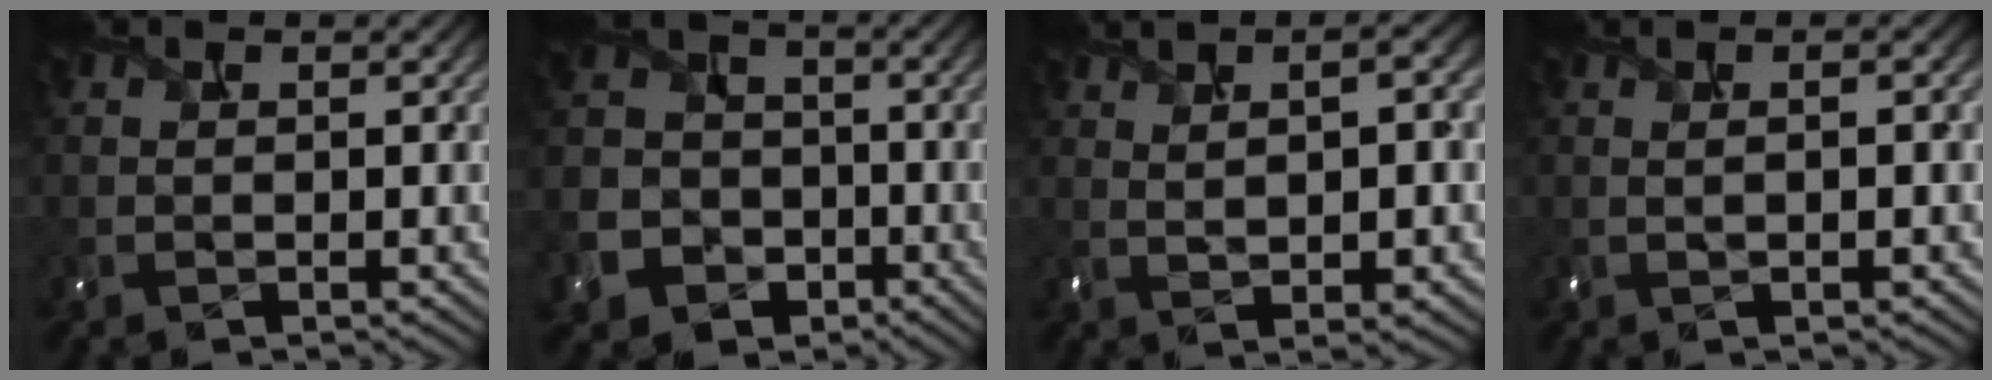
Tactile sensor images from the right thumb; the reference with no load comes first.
{"total": 9.5, "force": [-4.3, 7.8, 3.1], "torque": [-0.089, -0.038, -0.098]}
{"total": 8.1, "force": [1.4, 2.6, 7.5], "torque": [-0.096, 0.021, 0.020]}
{"total": 2.5, "force": [0.3, 0.5, 2.4], "torque": [-0.031, -0.001, -0.008]}